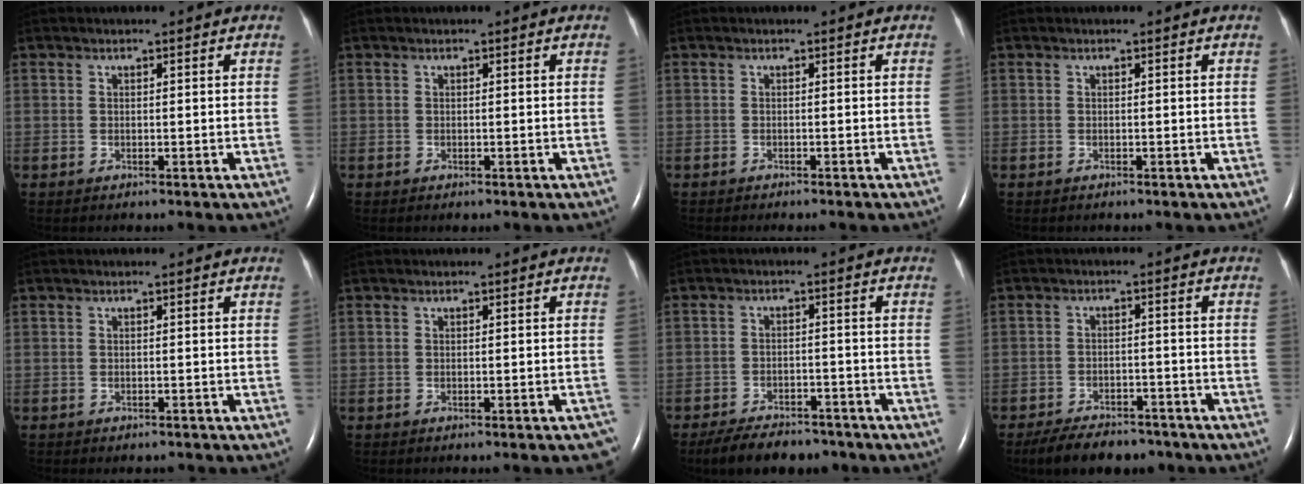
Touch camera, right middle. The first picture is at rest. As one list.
[{"total": 0.0}, {"total": 3.5, "force": [-3.1, 0.6, 1.5], "torque": [-0.023, -0.006, -0.033]}, {"total": 0.0}, {"total": 1.5, "force": [-1.4, 0.6, 0.4], "torque": [-0.013, -0.002, -0.014]}, {"total": 3.2, "force": [-2.8, 0.3, 1.5], "torque": [-0.007, -0.006, -0.031]}, {"total": 9.1, "force": [-7.5, 3.6, 3.5], "torque": [-0.056, -0.005, -0.113]}, {"total": 9.2, "force": [-7.7, 3.7, 3.6], "torque": [-0.057, -0.004, -0.114]}]